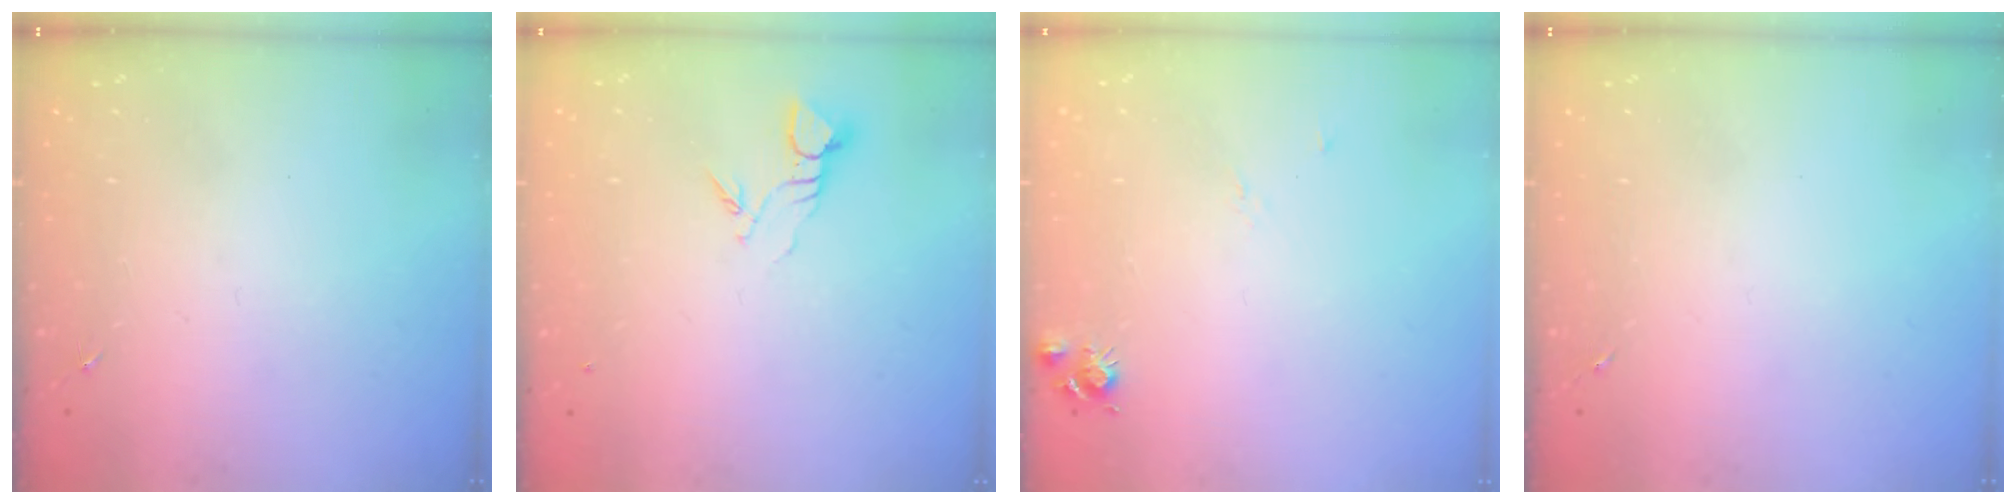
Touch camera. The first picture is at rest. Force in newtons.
{"total": 3.7, "press": 3.7, "slide": 0.1}
{"total": 6.5, "press": 6.5, "slide": 0.8}
{"total": 0.0}